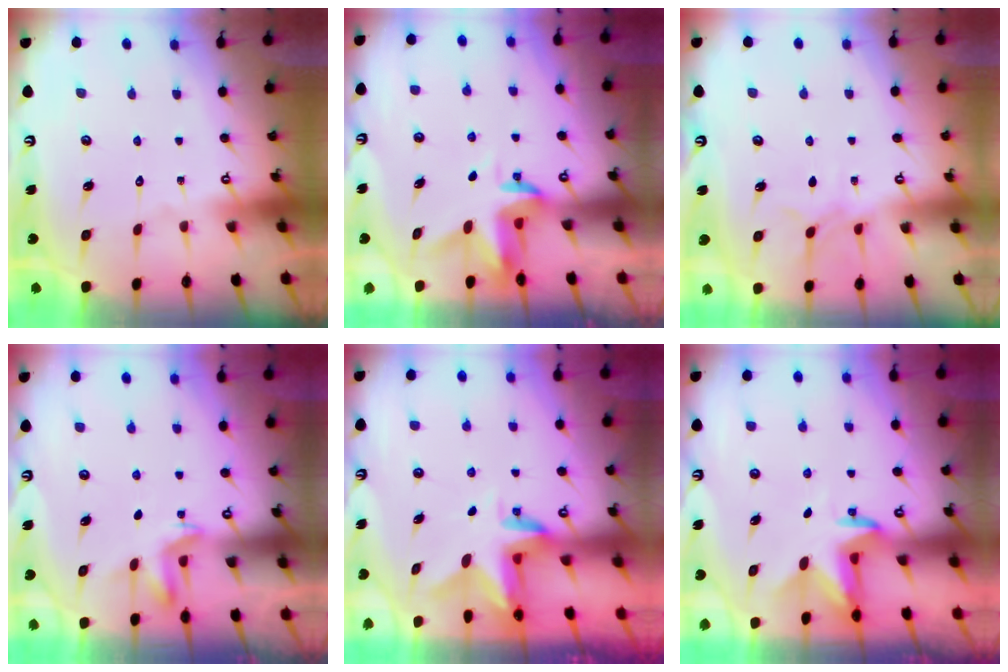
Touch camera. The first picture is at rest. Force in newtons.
{"total": 3.2, "press": 3.2, "slide": 0.4}
{"total": 5.9, "press": 5.9, "slide": 0.7}
{"total": 3.6, "press": 3.5, "slide": 0.6}
{"total": 3.5, "press": 3.4, "slide": 0.3}
{"total": 3.1, "press": 3.0, "slide": 0.7}